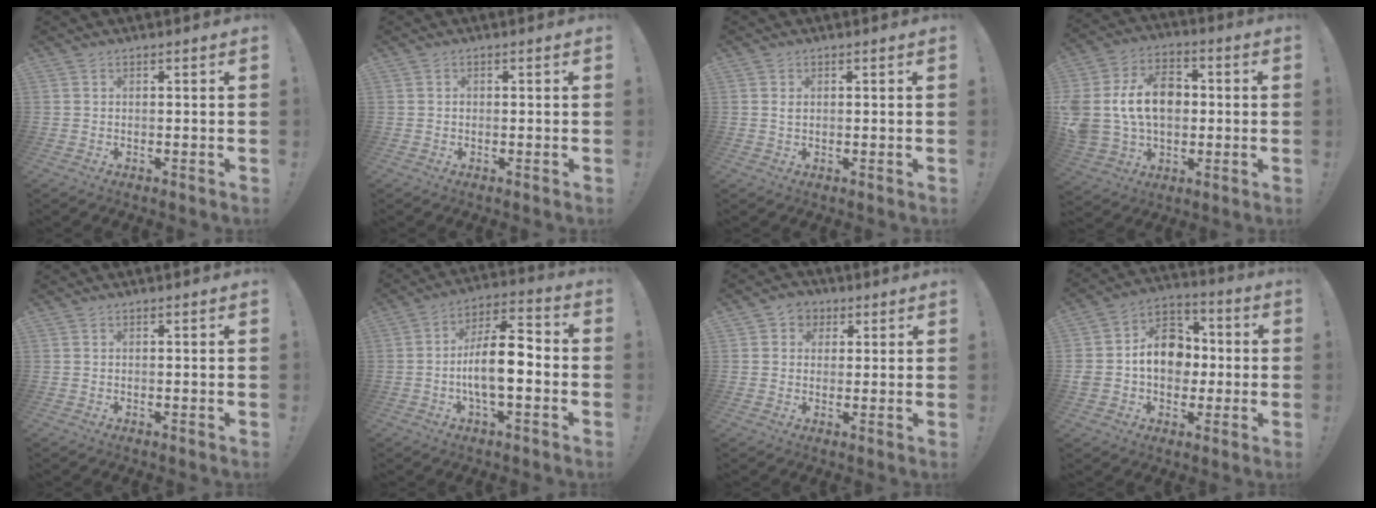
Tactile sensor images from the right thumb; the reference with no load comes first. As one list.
[{"total": 0.6, "force": [-0.2, 0.6, 0.2], "torque": [-0.009, 0.006, -0.004]}, {"total": 1.0, "force": [0.5, 0.8, 0.5], "torque": [-0.007, 0.002, 0.009]}, {"total": 19.2, "force": [1.9, 14.2, 12.8], "torque": [-0.232, 0.009, 0.040]}, {"total": 0.0}, {"total": 13.5, "force": [-2.7, 5.3, 12.1], "torque": [-0.214, 0.015, -0.051]}, {"total": 4.8, "force": [1.1, 4.5, 1.3], "torque": [-0.016, -0.002, 0.020]}, {"total": 14.9, "force": [0.1, 12.0, 8.7], "torque": [-0.143, 0.020, 0.010]}]